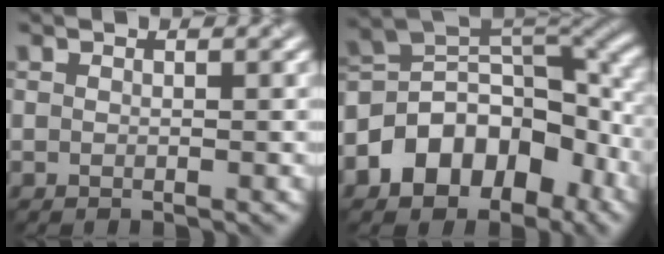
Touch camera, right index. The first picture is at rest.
{"total": 11.1, "force": [-3.8, 7.7, 7.0], "torque": [-0.115, 0.012, -0.072]}